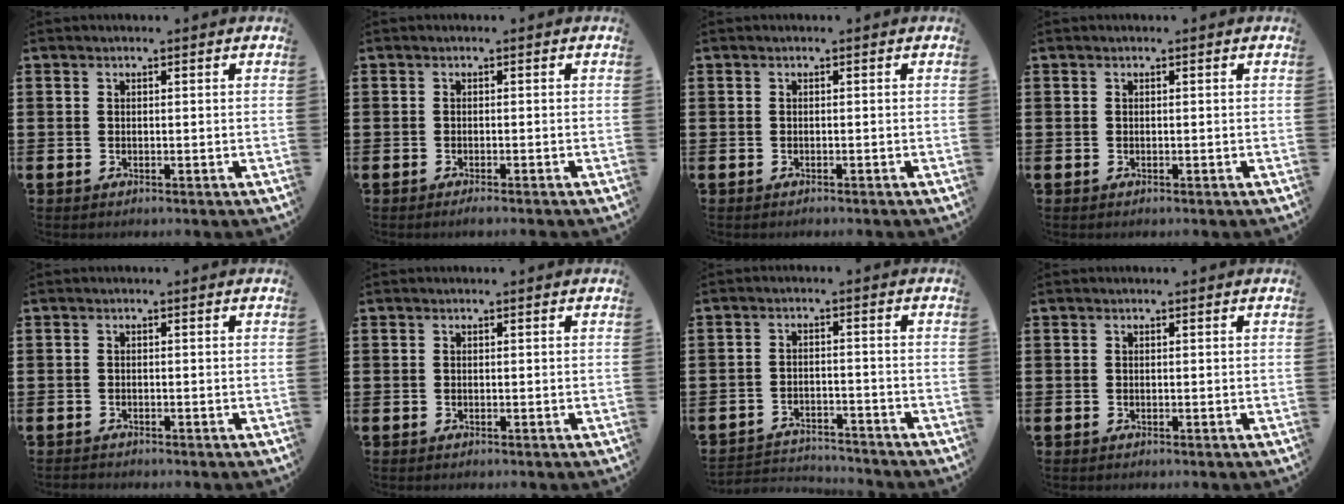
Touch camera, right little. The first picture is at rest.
{"total": 0.7, "force": [-0.5, 0.0, 0.5], "torque": [-0.008, -0.003, -0.010]}
{"total": 0.0}
{"total": 0.0}
{"total": 0.5, "force": [-0.5, 0.1, 0.0], "torque": [-0.001, -0.001, -0.011]}
{"total": 0.0}
{"total": 2.9, "force": [-2.8, 0.4, 0.0], "torque": [-0.007, 0.003, -0.062]}
{"total": 0.0}